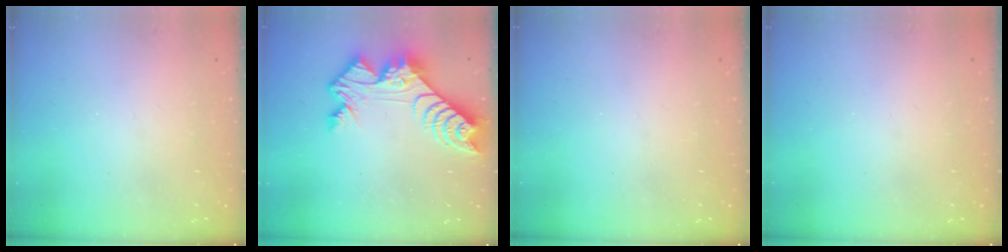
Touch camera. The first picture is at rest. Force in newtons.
{"total": 11.8, "press": 11.7, "slide": 0.8}
{"total": 0.0}
{"total": 0.0}